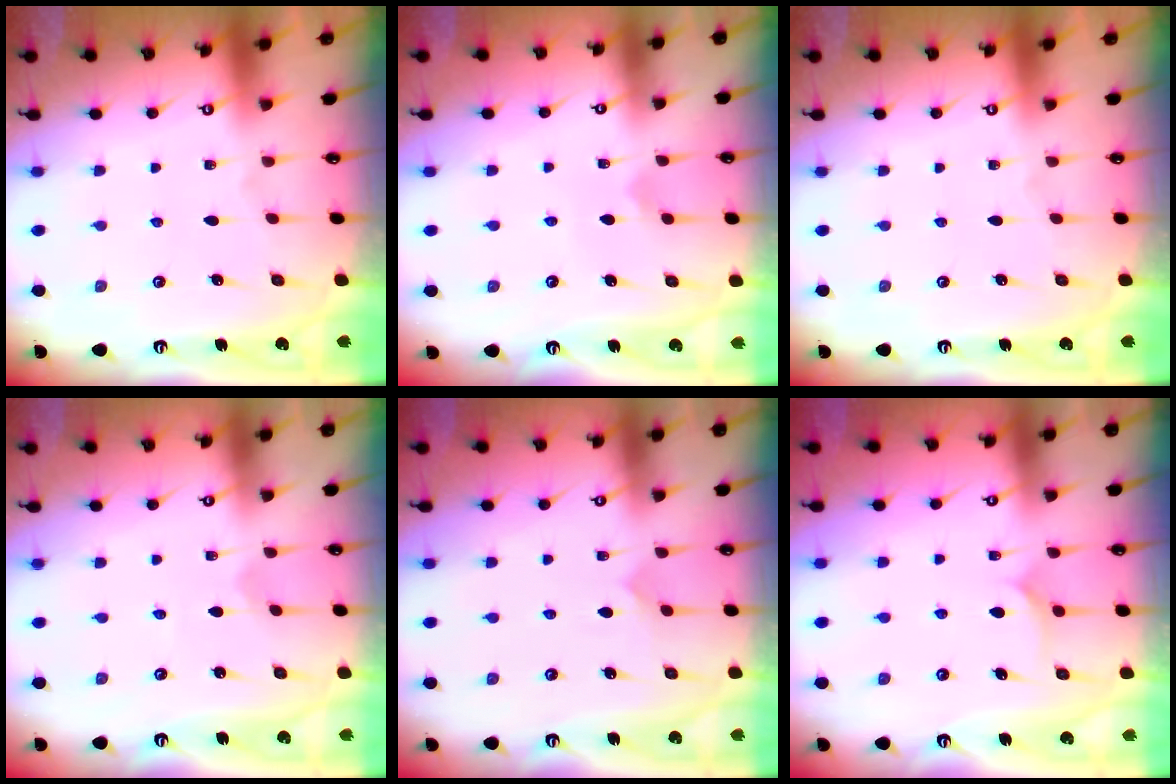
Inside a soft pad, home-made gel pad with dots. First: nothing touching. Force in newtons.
{"total": 3.4, "press": 3.3, "slide": 0.6}
{"total": 0.0}
{"total": 1.2, "press": 1.1, "slide": 0.1}
{"total": 4.9, "press": 4.8, "slide": 0.6}
{"total": 6.6, "press": 6.6, "slide": 0.3}